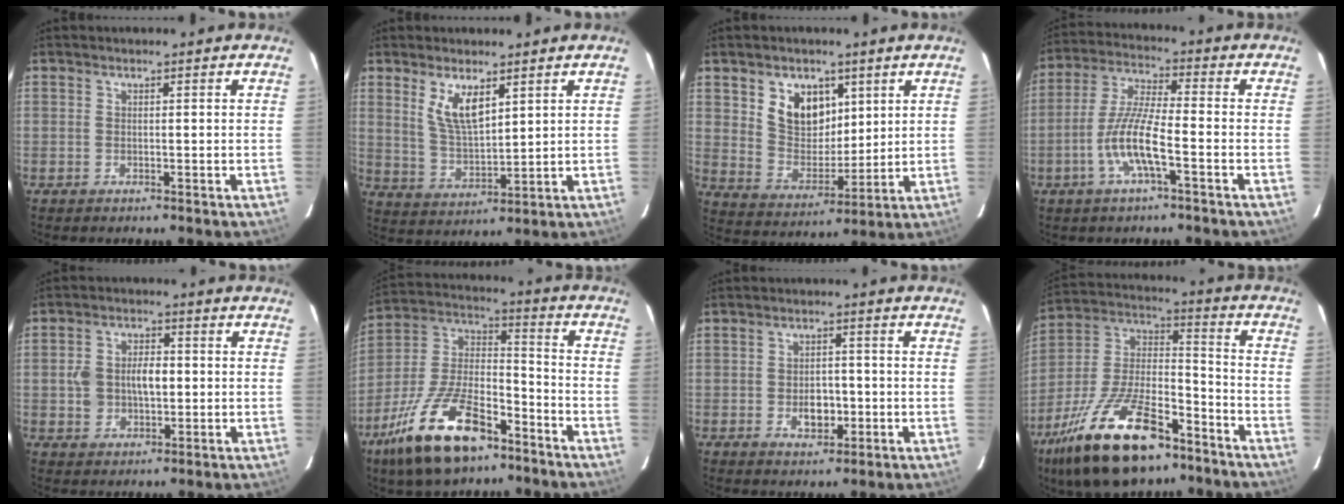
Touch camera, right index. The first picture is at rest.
{"total": 7.6, "force": [3.9, 2.9, 5.9], "torque": [-0.109, -0.007, 0.085]}
{"total": 10.5, "force": [4.7, 7.6, 5.6], "torque": [-0.100, 0.005, 0.101]}
{"total": 9.7, "force": [-3.9, 1.3, 8.8], "torque": [-0.187, 0.001, -0.076]}
{"total": 7.2, "force": [-0.3, 4.9, 5.2], "torque": [-0.101, 0.013, -0.001]}
{"total": 20.8, "force": [-12.6, 9.0, 14.0], "torque": [-0.286, -0.009, -0.221]}
{"total": 5.2, "force": [-1.5, 3.4, 3.7], "torque": [-0.069, 0.002, -0.016]}
{"total": 24.6, "force": [-15.2, 10.3, 16.4], "torque": [-0.326, -0.010, -0.256]}